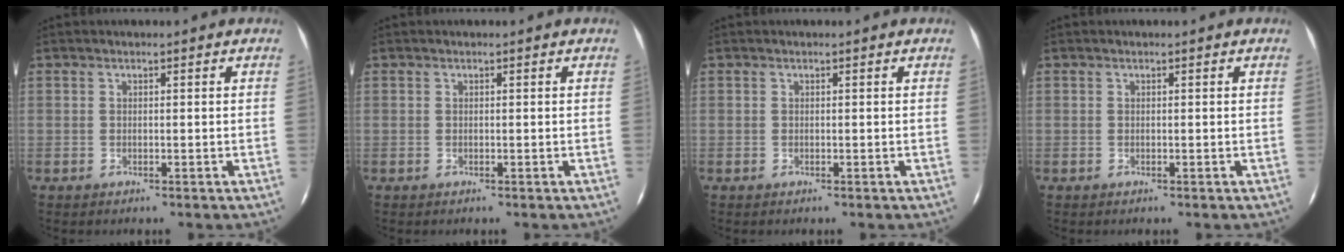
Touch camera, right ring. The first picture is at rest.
{"total": 0.0}
{"total": 0.0}
{"total": 0.0}